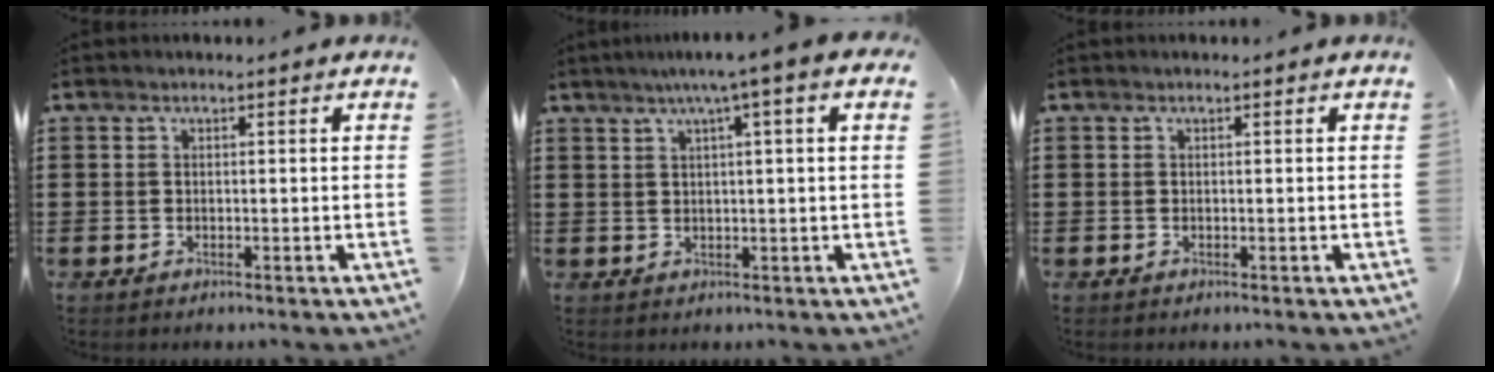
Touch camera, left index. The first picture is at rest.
{"total": 4.2, "force": [1.4, -0.5, 3.9], "torque": [-0.077, -0.002, 0.018]}
{"total": 0.0}